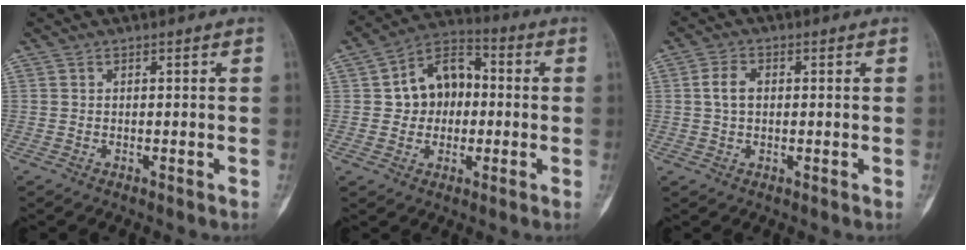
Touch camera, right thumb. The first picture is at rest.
{"total": 11.1, "force": [0.3, 8.5, 7.1], "torque": [-0.073, 0.030, -0.006]}
{"total": 4.0, "force": [0.6, 2.6, 3.0], "torque": [-0.061, 0.006, 0.009]}